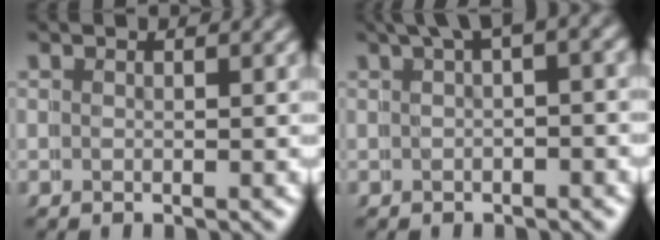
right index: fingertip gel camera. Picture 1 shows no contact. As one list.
[{"total": 3.6, "force": [1.5, 1.6, 2.9], "torque": [-0.038, 0.013, 0.016]}]